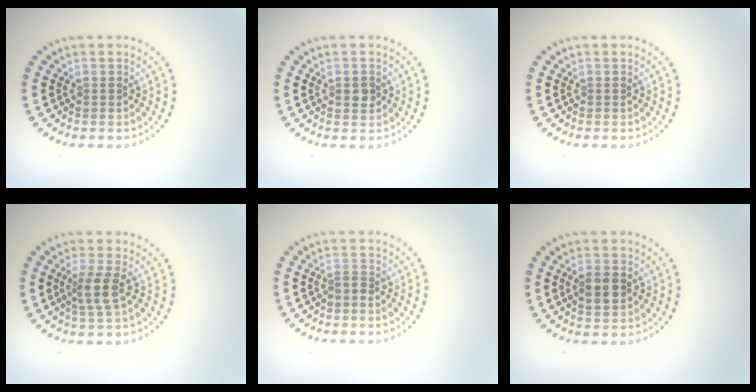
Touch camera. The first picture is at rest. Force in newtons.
{"total": 1.3, "press": 1.3, "slide": 0.1}
{"total": 0.0}
{"total": 2.5, "press": 2.1, "slide": 1.4}
{"total": 0.8, "press": 0.5, "slide": 0.6}
{"total": 2.6, "press": 2.6, "slide": 0.2}